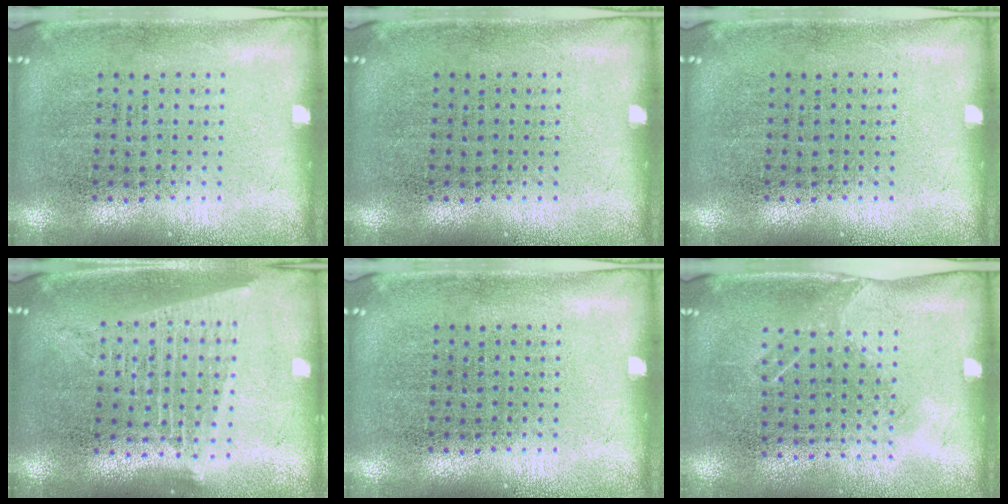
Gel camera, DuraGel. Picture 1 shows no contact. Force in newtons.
{"total": 0.0}
{"total": 0.0}
{"total": 1.8, "press": 1.6, "slide": 0.8}
{"total": 0.0}
{"total": 1.1, "press": 0.8, "slide": 0.7}